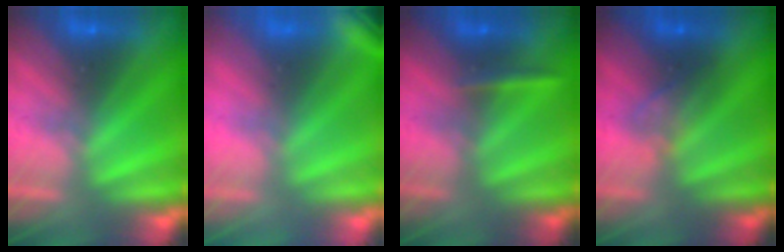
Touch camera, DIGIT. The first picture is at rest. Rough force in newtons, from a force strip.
{"total": 2.8}
{"total": 2.4}
{"total": 2.3}